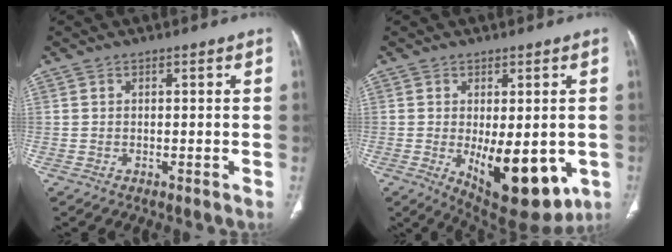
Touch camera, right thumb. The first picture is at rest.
{"total": 15.3, "force": [-3.8, 6.9, 13.1], "torque": [-0.163, -0.020, -0.032]}